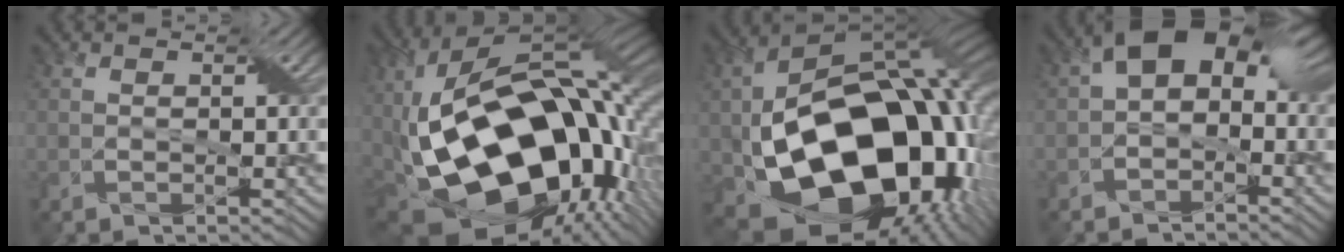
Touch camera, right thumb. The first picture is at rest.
{"total": 22.2, "force": [-0.9, 13.1, 17.9], "torque": [-0.394, -0.038, 0.007]}
{"total": 20.5, "force": [-3.6, 14.1, 14.5], "torque": [-0.283, -0.044, -0.031]}
{"total": 9.8, "force": [0.8, 6.5, 7.3], "torque": [-0.112, -0.004, 0.011]}